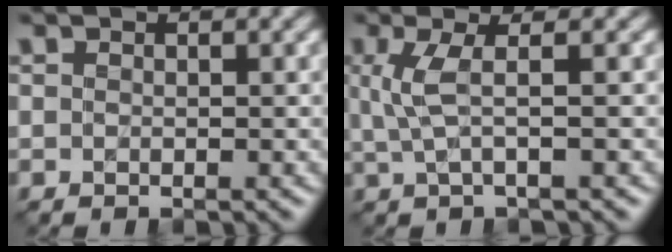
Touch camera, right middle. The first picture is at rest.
{"total": 3.0, "force": [0.5, 0.7, 2.9], "torque": [-0.062, 0.001, 0.012]}